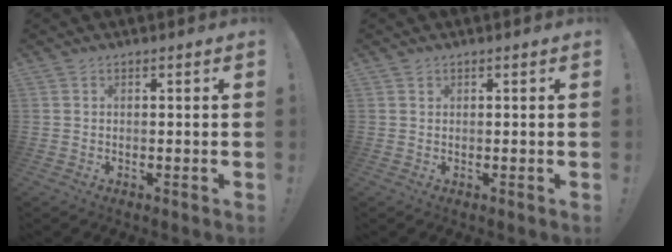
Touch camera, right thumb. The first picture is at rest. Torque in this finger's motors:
{"motor_torque": [-0.03, 0.20, 0.03, 0.12, -0.01]}